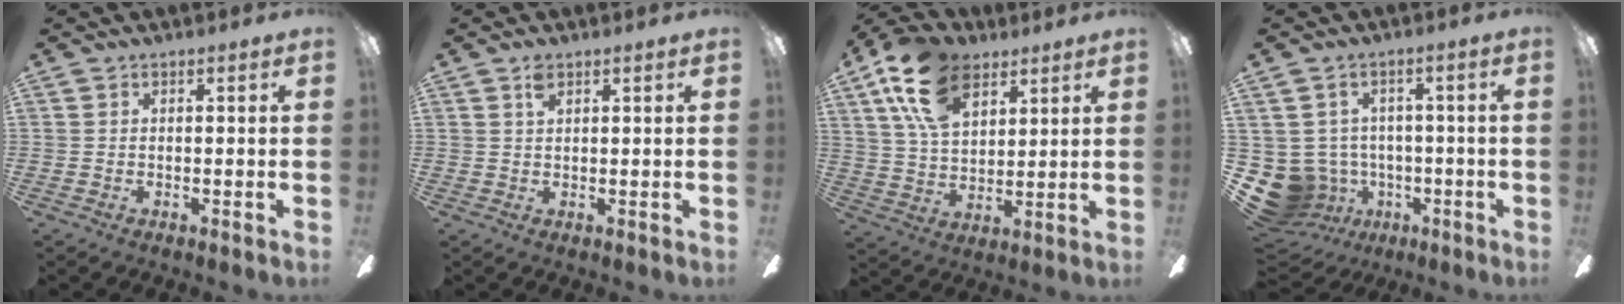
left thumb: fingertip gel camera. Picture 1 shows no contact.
{"total": 1.9, "force": [1.3, 0.9, 1.2], "torque": [-0.027, 0.001, 0.023]}
{"total": 17.3, "force": [9.7, 10.1, 10.2], "torque": [-0.197, -0.020, 0.179]}
{"total": 10.2, "force": [-3.3, 9.1, 3.4], "torque": [-0.110, 0.012, -0.051]}